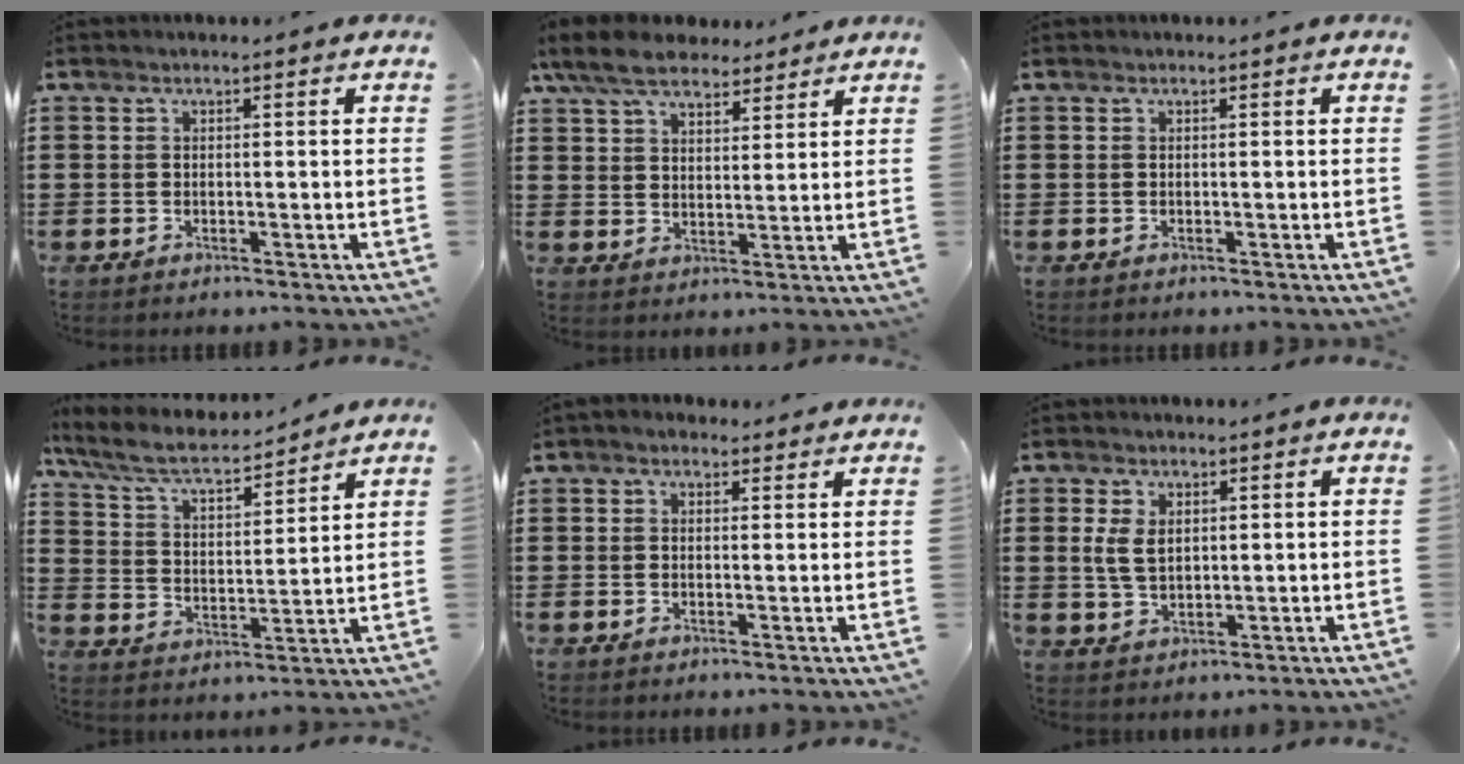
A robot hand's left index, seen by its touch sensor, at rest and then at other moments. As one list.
[{"total": 8.0, "force": [6.6, 3.0, 3.3], "torque": [-0.086, -0.007, 0.125]}, {"total": 0.0}, {"total": 7.0, "force": [5.8, 1.6, 3.4], "torque": [-0.091, -0.029, 0.097]}, {"total": 1.5, "force": [1.1, 1.0, 0.4], "torque": [-0.012, 0.006, 0.021]}, {"total": 4.0, "force": [1.0, 2.4, 3.1], "torque": [-0.073, 0.005, 0.016]}]